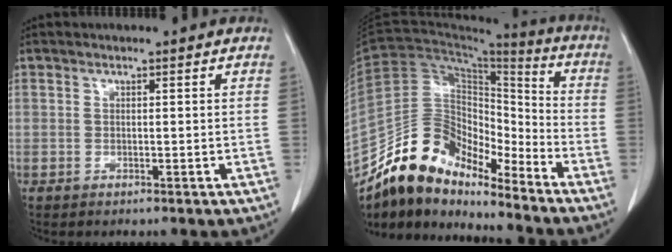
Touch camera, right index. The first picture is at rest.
{"total": 14.4, "force": [-12.2, 5.5, 5.1], "torque": [-0.077, 0.055, -0.223]}